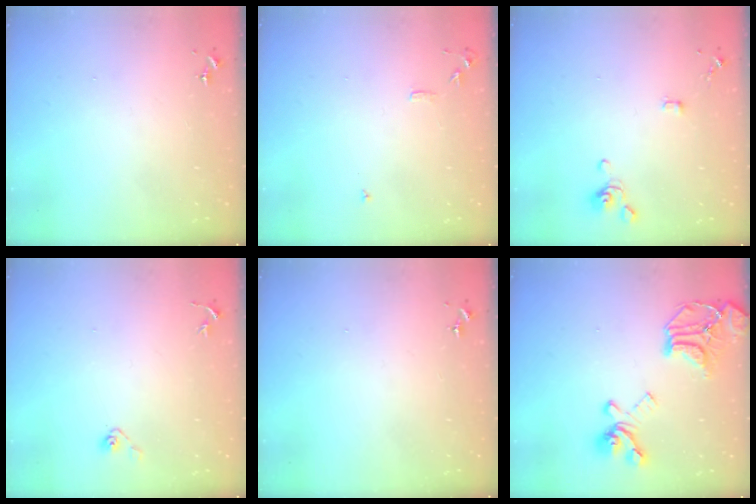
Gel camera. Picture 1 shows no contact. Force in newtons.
{"total": 6.5, "press": 6.5, "slide": 0.8}
{"total": 3.9, "press": 3.8, "slide": 0.9}
{"total": 3.7, "press": 3.5, "slide": 1.4}
{"total": 0.0}
{"total": 19.3, "press": 19.2, "slide": 1.9}